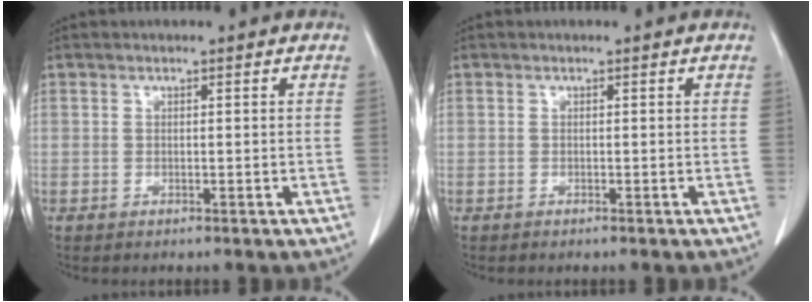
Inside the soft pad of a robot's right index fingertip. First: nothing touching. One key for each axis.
{"total": 0.0}